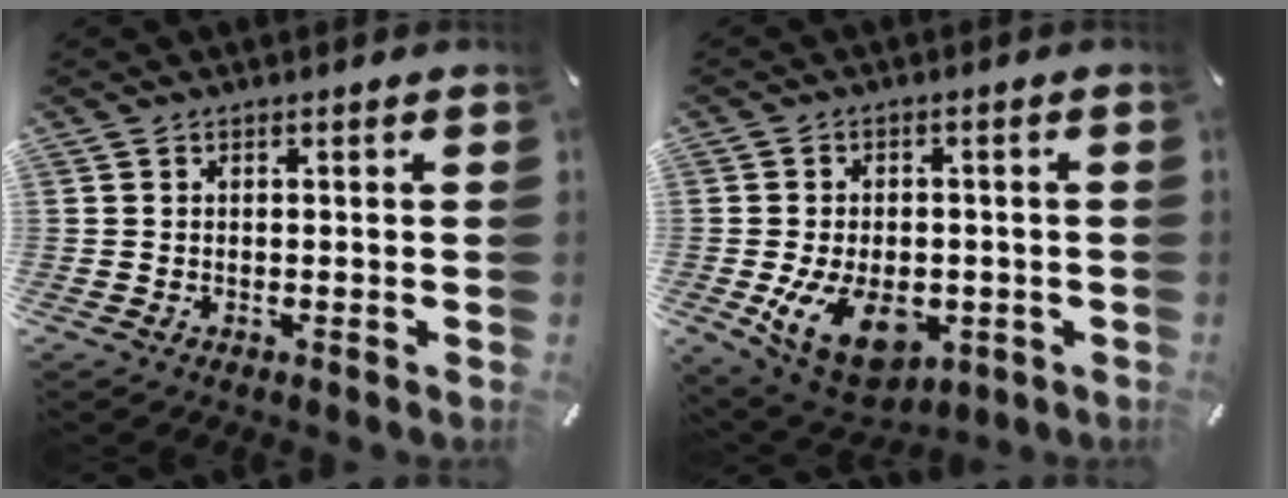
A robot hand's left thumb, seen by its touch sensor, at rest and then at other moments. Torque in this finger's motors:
{"motor_torque": [1.76, 3.21, 1.15, 0.20, 0.19]}